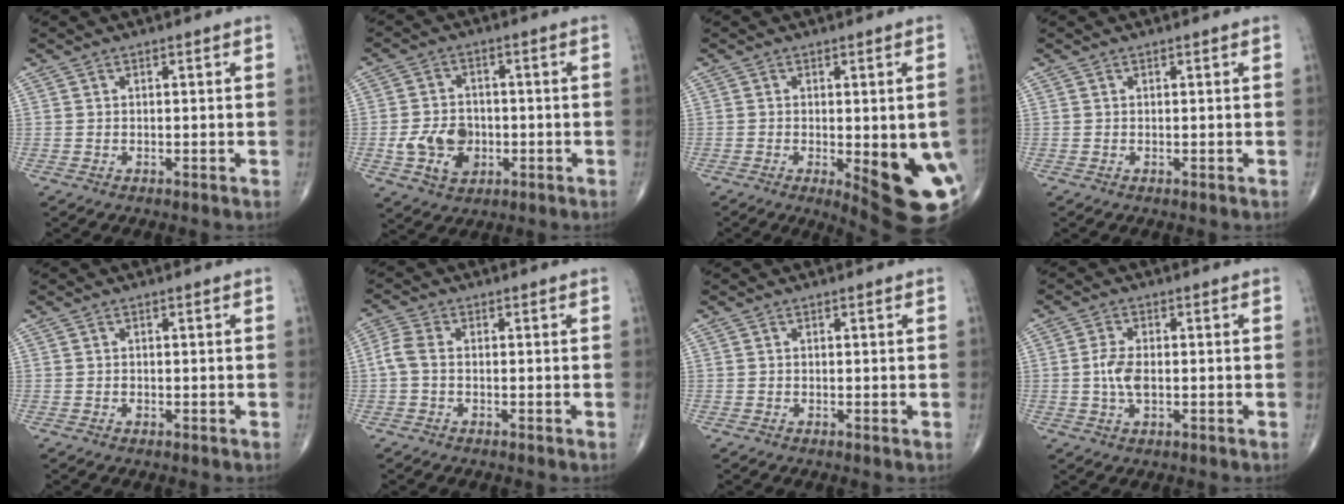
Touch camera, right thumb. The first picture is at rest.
{"total": 8.5, "force": [-1.9, 6.3, 5.5], "torque": [-0.080, 0.007, -0.031]}
{"total": 16.5, "force": [-4.1, 5.7, 15.0], "torque": [-0.133, -0.006, -0.028]}
{"total": 0.0}
{"total": 0.6, "force": [-0.3, 0.4, 0.3], "torque": [-0.004, 0.001, -0.006]}
{"total": 3.4, "force": [-0.4, 2.0, 2.8], "torque": [-0.071, 0.007, -0.018]}
{"total": 0.0}
{"total": 4.6, "force": [-0.4, 2.3, 4.0], "torque": [-0.085, 0.000, -0.011]}